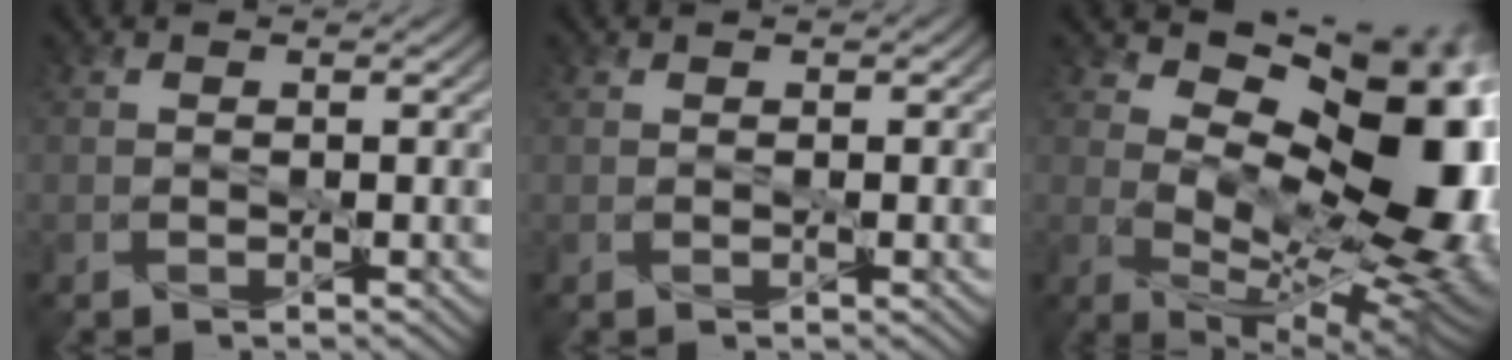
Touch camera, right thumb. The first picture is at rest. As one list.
[{"total": 0.5, "force": [0.4, 0.3, 0.2], "torque": [-0.007, -0.003, 0.009]}, {"total": 19.1, "force": [4.1, 10.6, 15.3], "torque": [-0.185, -0.002, 0.084]}]